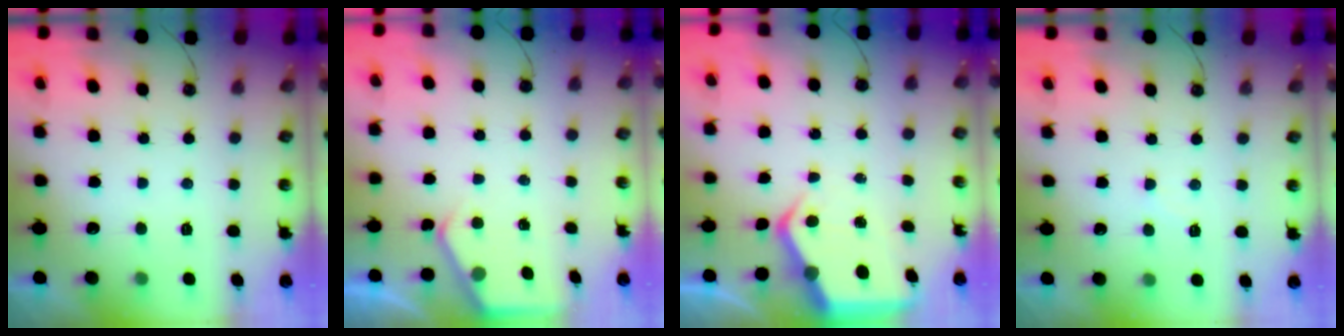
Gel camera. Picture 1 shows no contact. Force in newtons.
{"total": 2.2, "press": 2.2, "slide": 0.3}
{"total": 6.4, "press": 6.4, "slide": 0.6}
{"total": 5.3, "press": 5.2, "slide": 0.8}